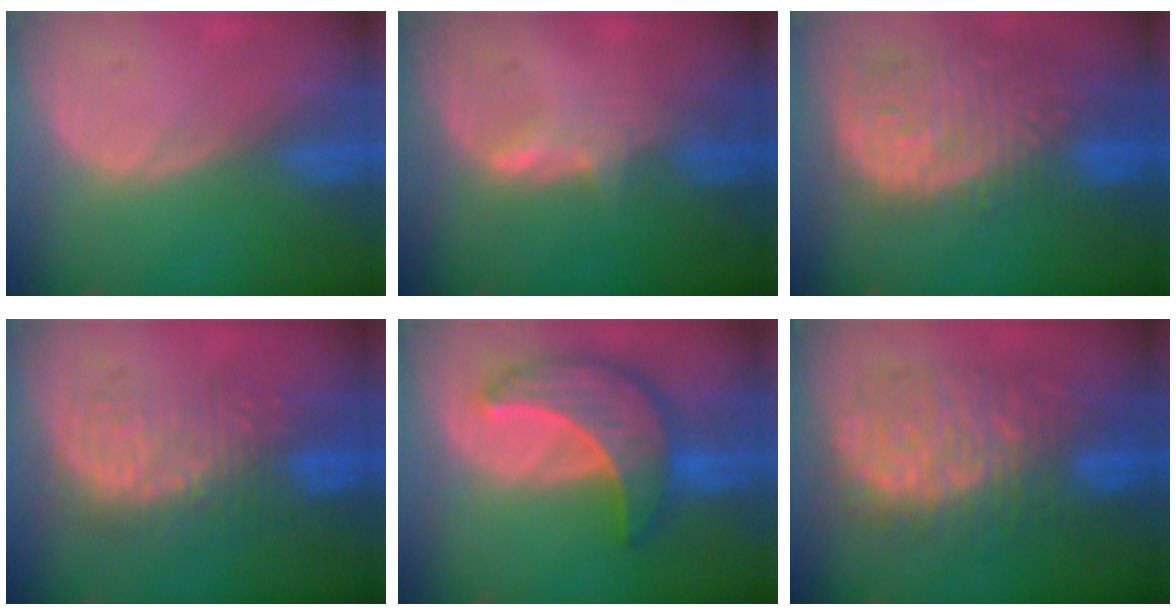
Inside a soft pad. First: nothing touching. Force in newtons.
{"total": 2.6, "press": 2.5, "slide": 0.3}
{"total": 14.0, "press": 11.5, "slide": 7.9}
{"total": 8.9, "press": 8.6, "slide": 2.0}
{"total": 9.8, "press": 9.8, "slide": 0.8}
{"total": 12.3, "press": 12.2, "slide": 1.3}